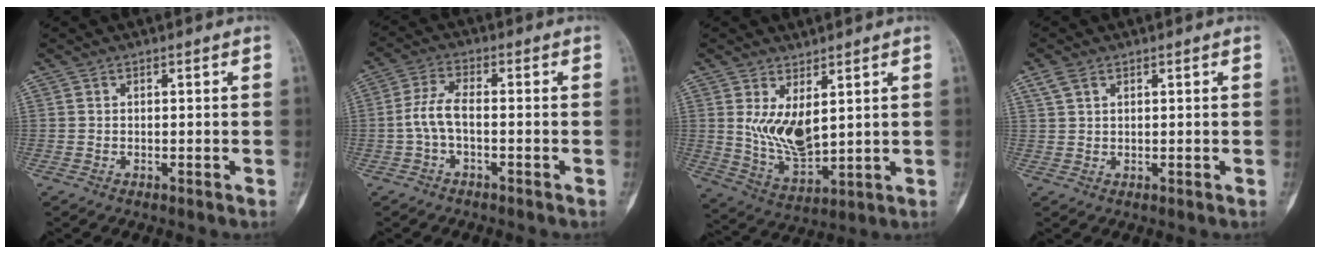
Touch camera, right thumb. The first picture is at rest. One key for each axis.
{"total": 5.1, "fx": -1.2, "fy": 2.1, "fz": 4.5, "tx": -0.101, "ty": 0.018, "tz": -0.030}
{"total": 9.2, "fx": 2.8, "fy": 4.6, "fz": 7.4, "tx": -0.131, "ty": -0.032, "tz": 0.071}
{"total": 2.5, "fx": 1.5, "fy": 1.4, "fz": 1.5, "tx": -0.037, "ty": 0.006, "tz": 0.036}